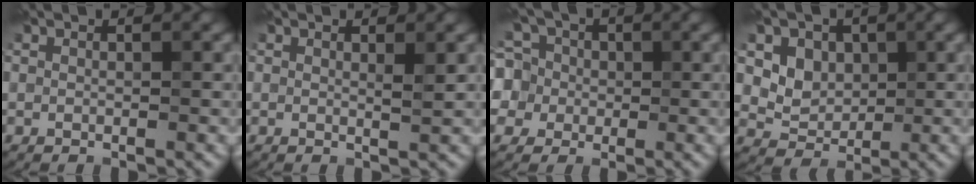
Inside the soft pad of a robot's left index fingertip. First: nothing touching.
{"total": 0.9, "force": [0.3, 0.1, 0.9], "torque": [-0.015, 0.000, 0.006]}
{"total": 9.0, "force": [2.4, 7.9, 3.7], "torque": [-0.090, 0.049, 0.010]}
{"total": 4.2, "force": [1.5, 3.3, 2.2], "torque": [-0.046, -0.006, 0.033]}